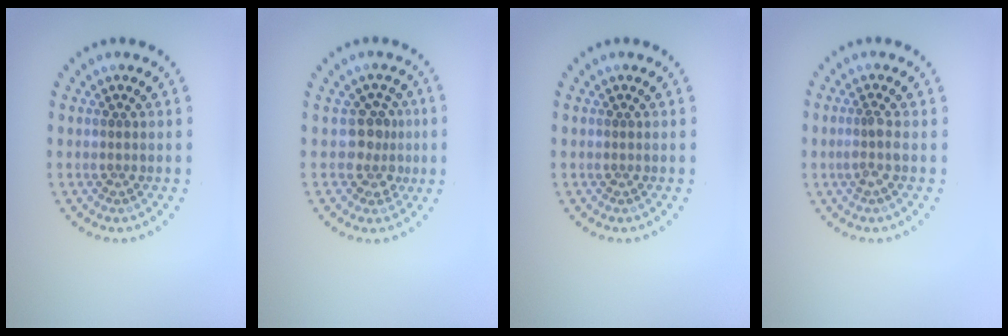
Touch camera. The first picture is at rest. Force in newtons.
{"total": 2.4, "press": 1.9, "slide": 1.5}
{"total": 0.0}
{"total": 1.4, "press": 1.0, "slide": 1.0}